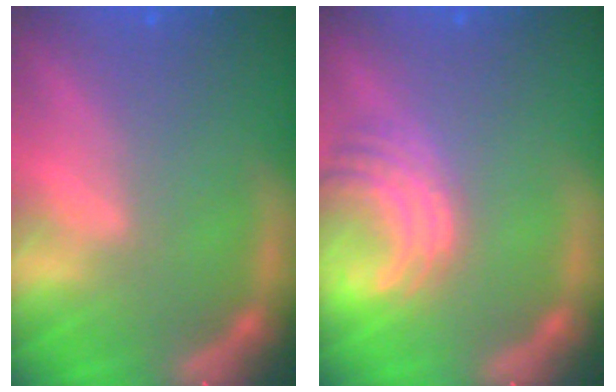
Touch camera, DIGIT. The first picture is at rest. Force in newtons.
{"total": 5.5}